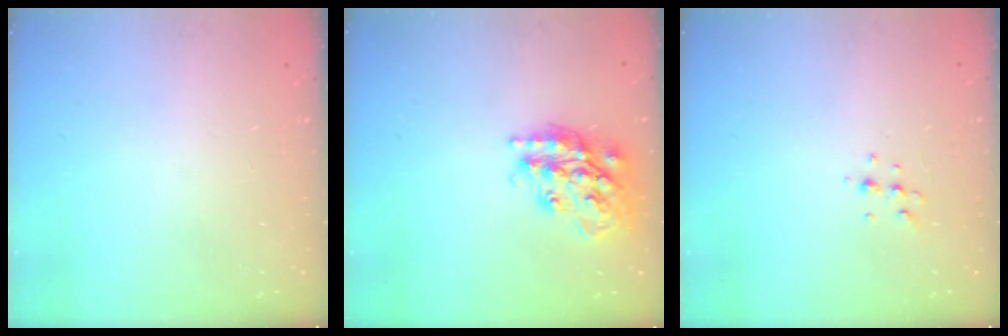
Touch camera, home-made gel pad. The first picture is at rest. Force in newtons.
{"total": 20.4, "press": 20.3, "slide": 1.7}
{"total": 4.8, "press": 4.7, "slide": 1.1}